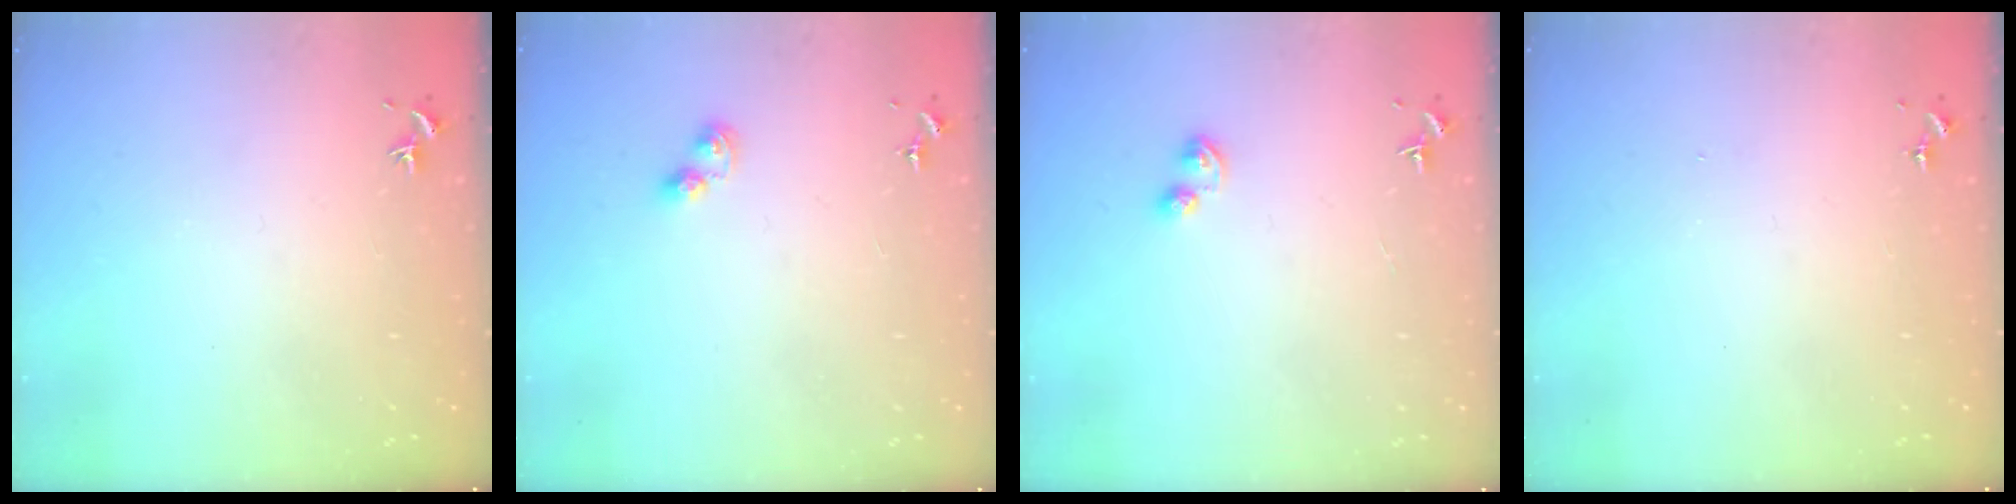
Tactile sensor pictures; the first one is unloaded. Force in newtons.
{"total": 4.6, "press": 4.6, "slide": 0.6}
{"total": 4.9, "press": 4.9, "slide": 0.8}
{"total": 0.0}